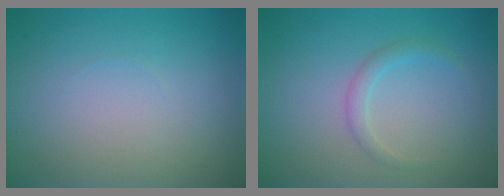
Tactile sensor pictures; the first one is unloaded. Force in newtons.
{"total": 1.4, "press": 1.4, "slide": 0.0}